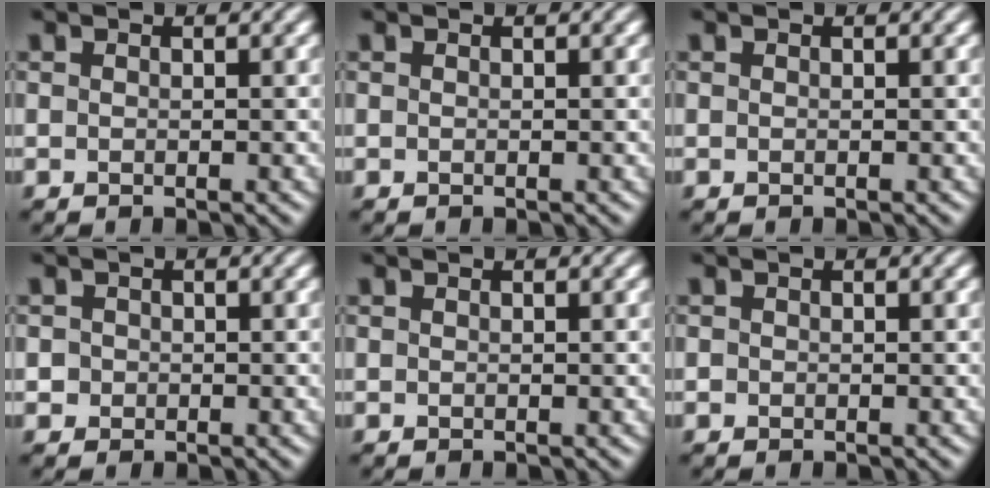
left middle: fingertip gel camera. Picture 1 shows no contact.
{"total": 0.0}
{"total": 0.0}
{"total": 1.0, "force": [0.0, 1.0, 0.1], "torque": [0.008, -0.002, -0.003]}
{"total": 0.0}
{"total": 0.0}